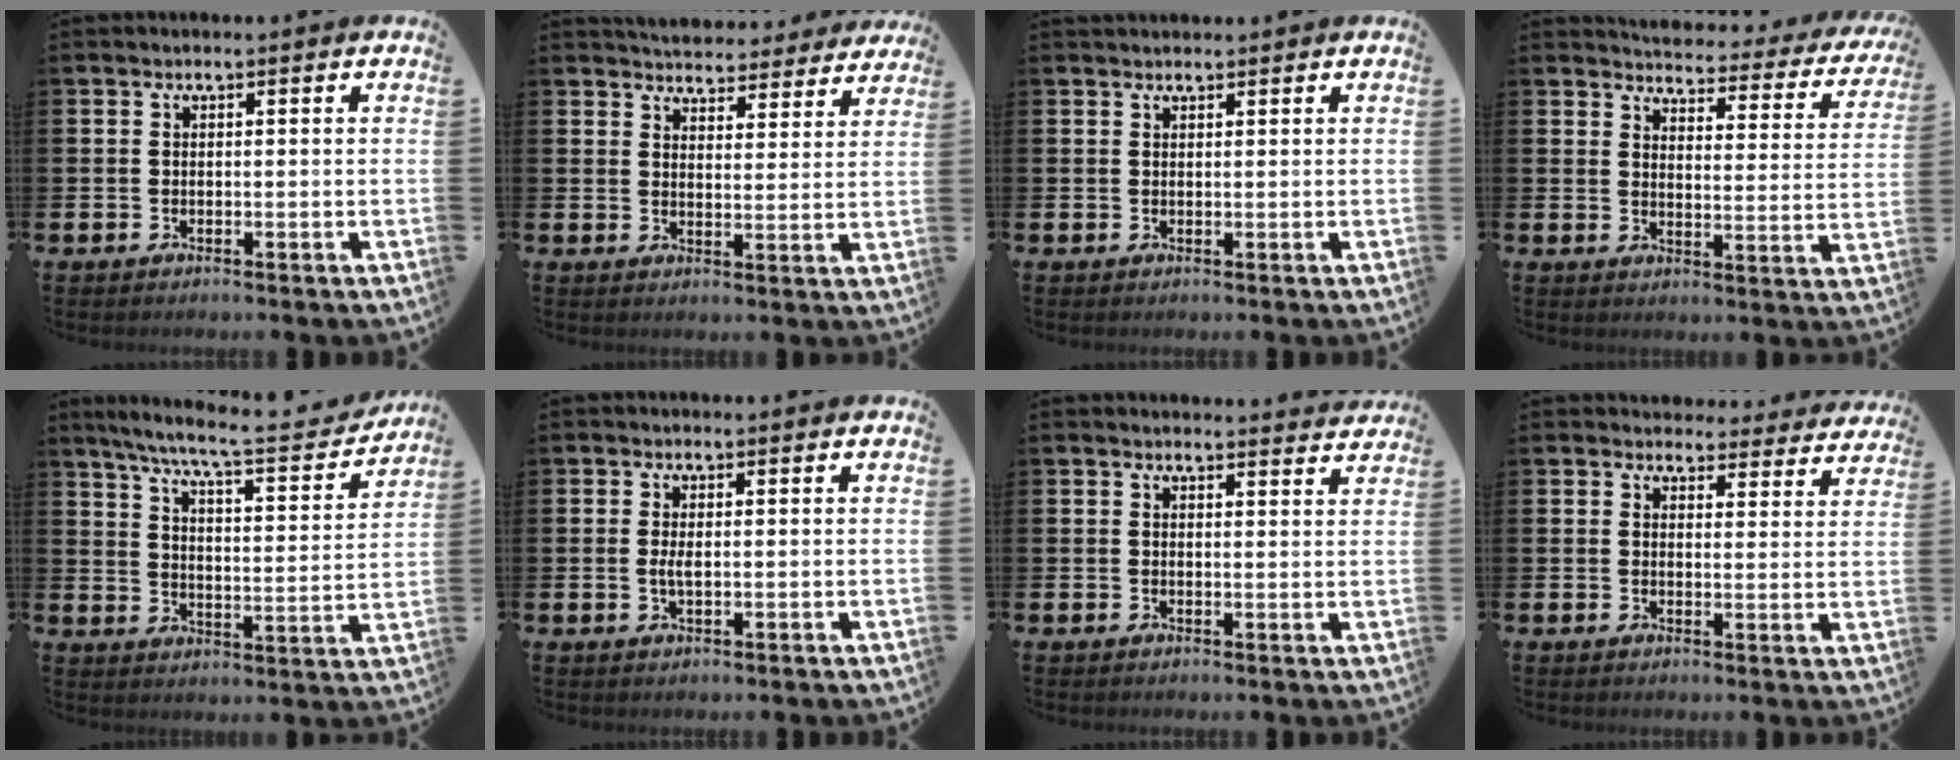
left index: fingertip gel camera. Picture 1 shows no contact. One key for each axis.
{"total": 5.1, "fx": 5.0, "fy": 1.1, "fz": 0.2, "tx": -0.011, "ty": -0.037, "tz": 0.088}
{"total": 1.0, "fx": 1.0, "fy": 0.3, "fz": 0.0, "tx": 0.009, "ty": -0.001, "tz": 0.016}
{"total": 3.6, "fx": 3.4, "fy": 0.9, "fz": 0.5, "tx": -0.027, "ty": -0.036, "tz": 0.051}
{"total": 7.8, "fx": 6.9, "fy": 0.8, "fz": 3.7, "tx": -0.093, "ty": -0.050, "tz": 0.112}
{"total": 1.8, "fx": 0.0, "fy": 0.7, "fz": 1.7, "tx": -0.023, "ty": -0.002, "tz": -0.003}
{"total": 2.1, "fx": 2.1, "fy": 0.1, "fz": -0.1, "tx": 0.008, "ty": -0.017, "tz": 0.036}
{"total": 3.8, "fx": 3.6, "fy": 1.1, "fz": -0.1, "tx": 0.000, "ty": -0.024, "tz": 0.063}